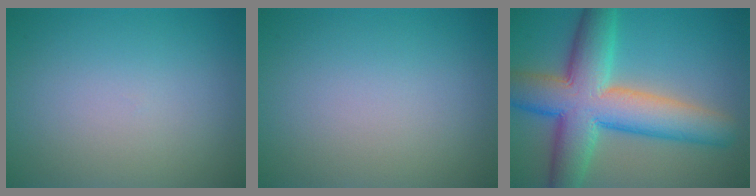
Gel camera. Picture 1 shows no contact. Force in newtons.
{"total": 0.0}
{"total": 11.2, "press": 11.2, "slide": 0.4}